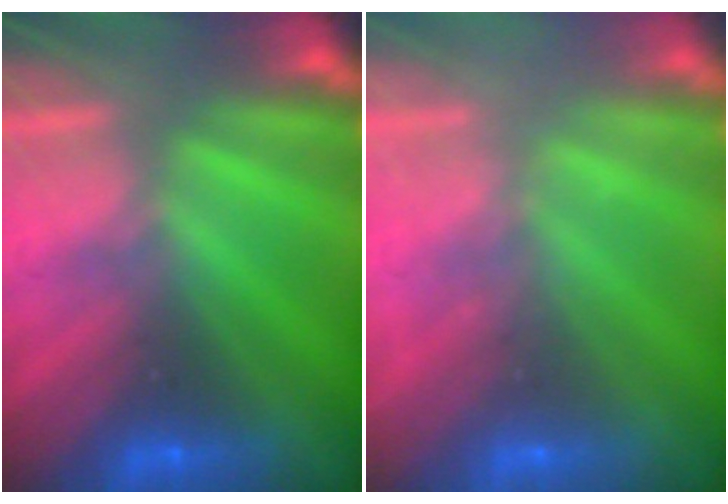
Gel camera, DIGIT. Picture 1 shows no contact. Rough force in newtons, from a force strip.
{"total": 2.3}